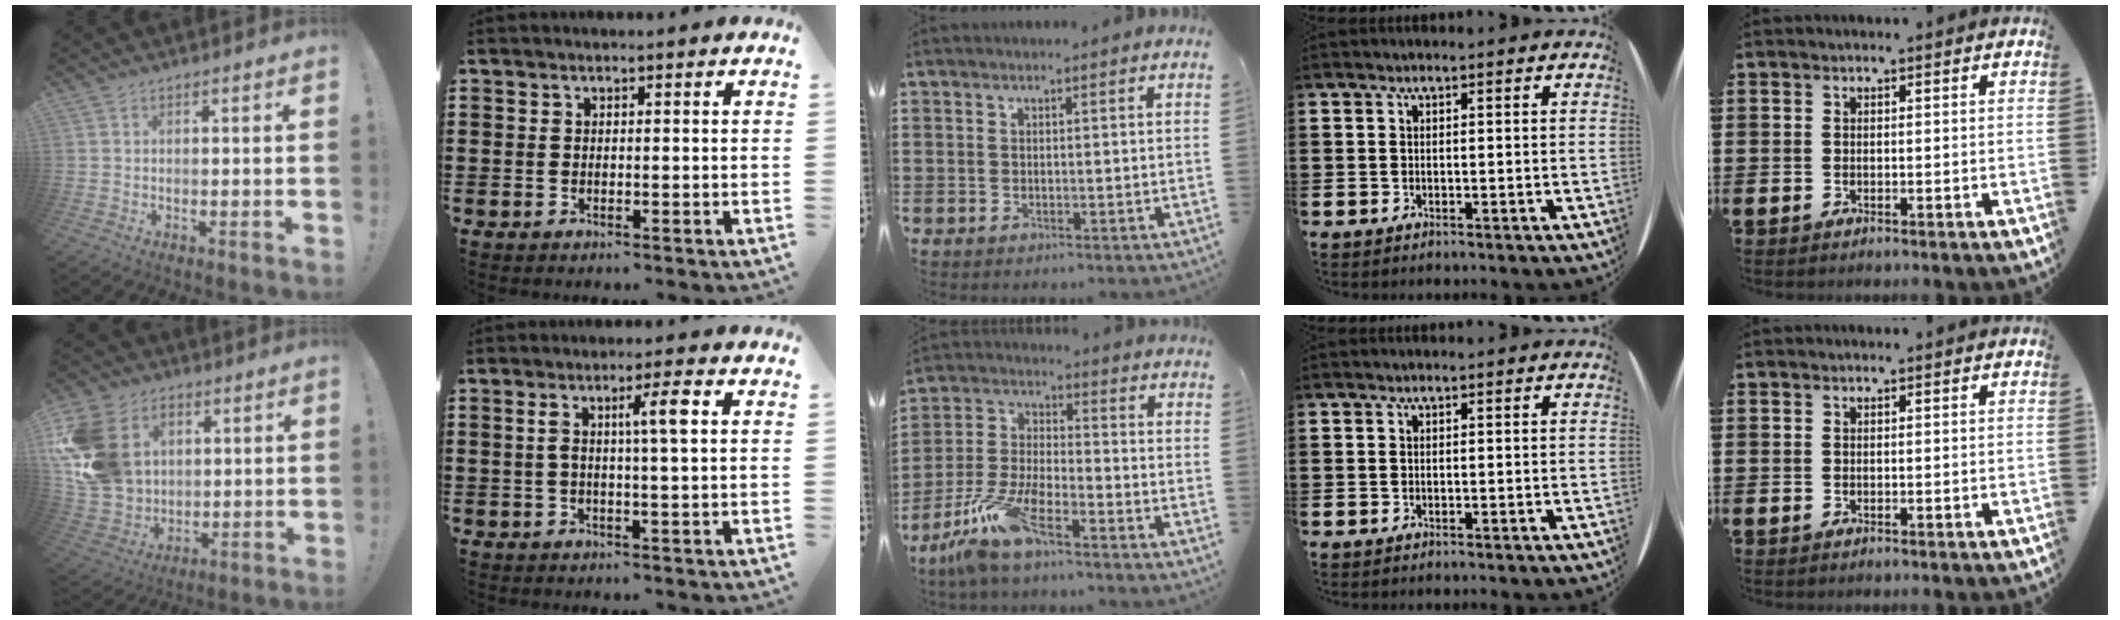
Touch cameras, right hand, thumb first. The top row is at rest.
{"thumb": {"total": 20.6, "force": [5.0, 16.3, 11.6], "torque": [-0.216, -0.009, 0.106]}, "index": {"total": 5.1, "force": [1.0, 0.5, 5.0], "torque": [-0.089, 0.000, 0.008]}, "middle": {"total": 9.6, "force": [-7.3, 1.8, 6.0], "torque": [-0.152, -0.007, -0.149]}}